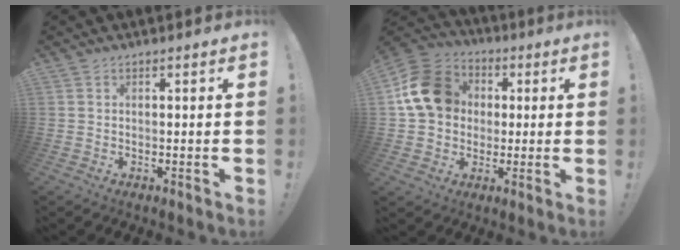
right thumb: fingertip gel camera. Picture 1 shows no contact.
{"total": 16.5, "force": [3.5, 13.4, 8.9], "torque": [-0.140, 0.005, 0.074]}